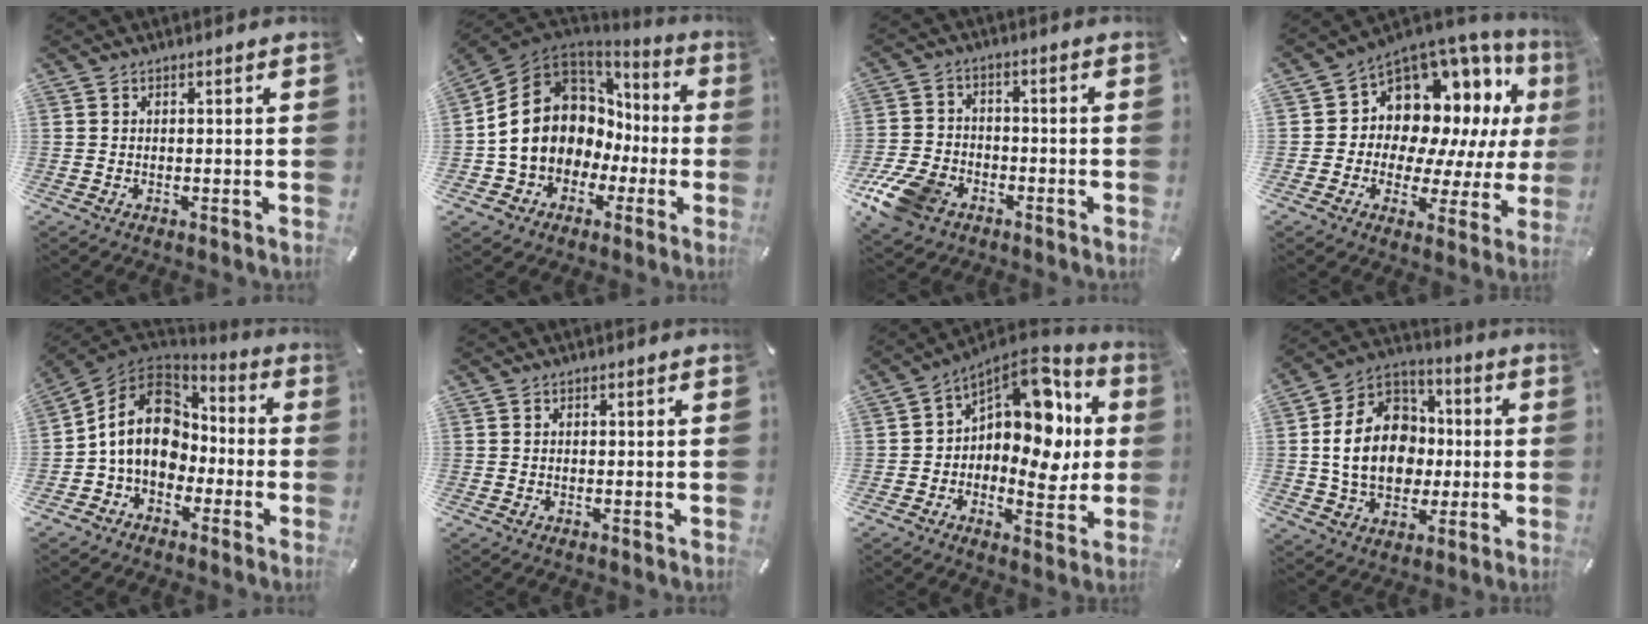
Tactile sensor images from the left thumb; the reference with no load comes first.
{"total": 15.1, "force": [0.4, 13.1, 7.4], "torque": [-0.169, -0.006, 0.012]}
{"total": 11.0, "force": [-6.2, 7.3, 5.4], "torque": [-0.120, 0.033, -0.114]}
{"total": 12.4, "force": [6.1, 9.5, 5.2], "torque": [-0.090, -0.077, 0.114]}
{"total": 15.1, "force": [-0.6, 12.1, 9.0], "torque": [-0.177, 0.027, -0.009]}
{"total": 0.0}
{"total": 13.2, "force": [3.5, 8.9, 9.1], "torque": [-0.123, -0.036, 0.062]}
{"total": 17.5, "force": [-1.0, 14.1, 10.2], "torque": [-0.214, 0.014, -0.019]}